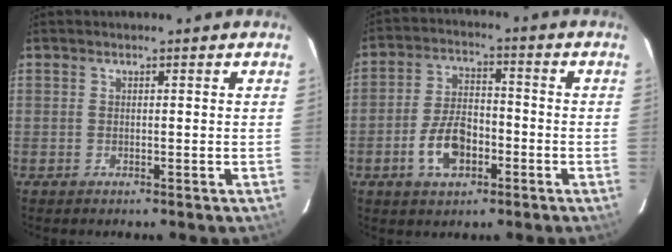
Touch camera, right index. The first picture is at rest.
{"total": 9.0, "force": [-3.8, 5.0, 6.5], "torque": [-0.133, 0.011, -0.061]}